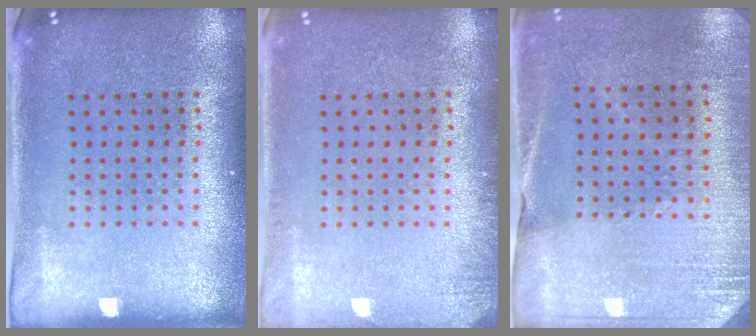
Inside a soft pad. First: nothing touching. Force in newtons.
{"total": 1.2, "press": 1.2, "slide": 0.2}
{"total": 2.7, "press": 2.6, "slide": 0.7}